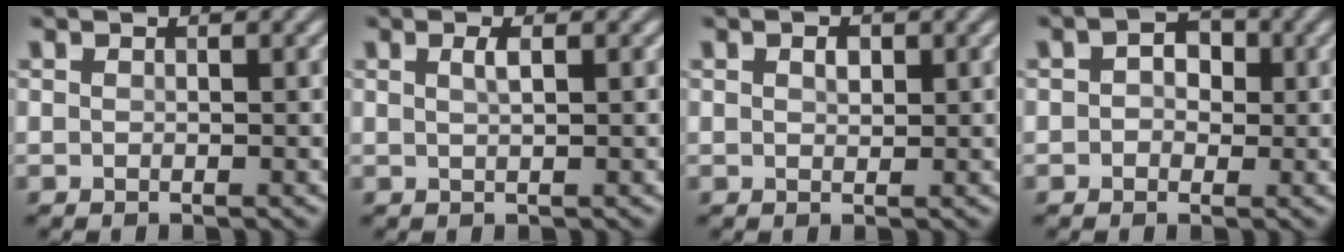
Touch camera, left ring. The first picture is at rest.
{"total": 1.3, "force": [0.4, 0.3, 1.1], "torque": [-0.020, 0.004, 0.006]}
{"total": 1.2, "force": [0.5, 0.7, 0.8], "torque": [-0.014, 0.001, 0.008]}
{"total": 2.6, "force": [0.4, 2.0, 1.7], "torque": [-0.017, 0.007, -0.006]}